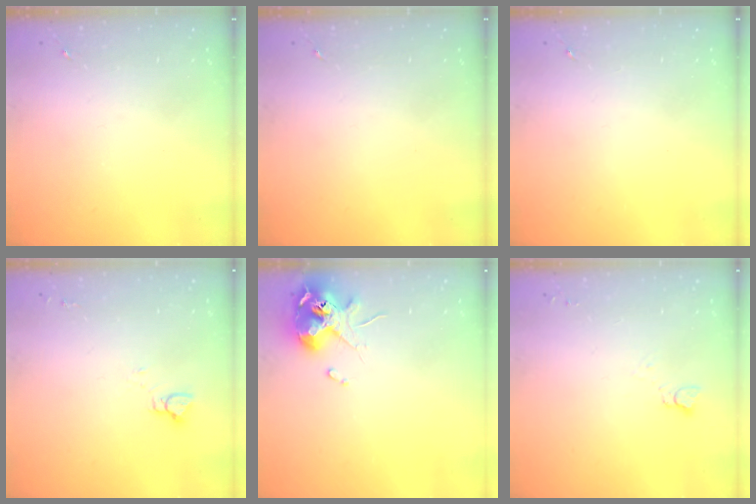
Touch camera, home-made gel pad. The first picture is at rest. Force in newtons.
{"total": 0.0}
{"total": 0.0}
{"total": 3.9, "press": 3.9, "slide": 0.4}
{"total": 11.1, "press": 11.0, "slide": 1.6}
{"total": 2.5, "press": 2.5, "slide": 0.2}